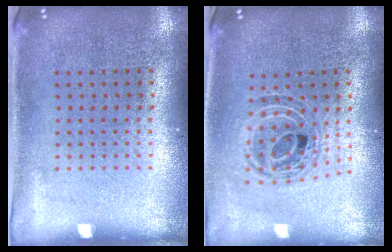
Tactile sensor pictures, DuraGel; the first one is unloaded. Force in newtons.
{"total": 0.8, "press": 0.8, "slide": 0.2}